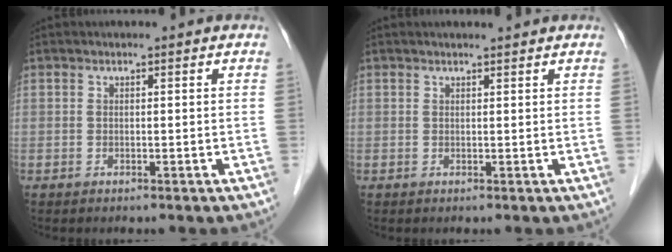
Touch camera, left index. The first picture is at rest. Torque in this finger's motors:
{"motor_torque": [0.84, -0.71, 0.02, 0.00]}